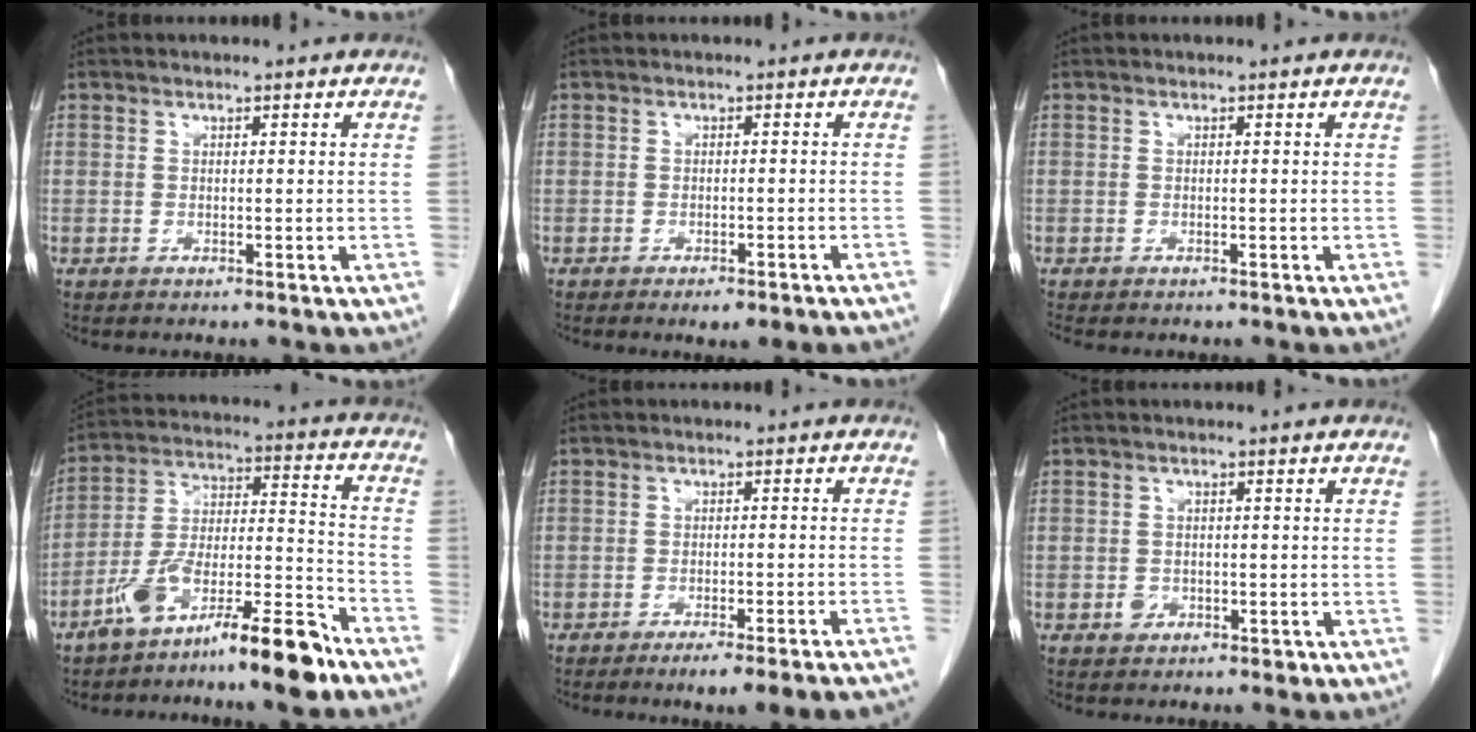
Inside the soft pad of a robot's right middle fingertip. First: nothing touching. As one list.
[{"total": 4.4, "force": [-3.4, 0.8, 2.6], "torque": [-0.025, -0.005, -0.039]}, {"total": 1.6, "force": [-1.4, 0.5, 0.6], "torque": [-0.015, -0.005, -0.019]}, {"total": 14.2, "force": [-10.2, 1.2, 9.8], "torque": [-0.180, 0.014, -0.179]}, {"total": 9.8, "force": [-8.1, -0.3, 5.6], "torque": [-0.048, -0.011, -0.108]}, {"total": 1.9, "force": [-0.7, 1.5, 0.8], "torque": [-0.007, 0.006, -0.006]}]